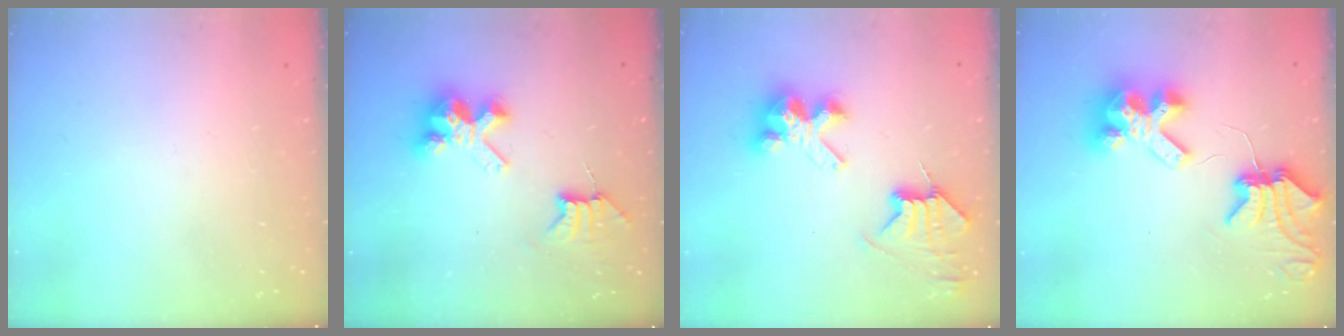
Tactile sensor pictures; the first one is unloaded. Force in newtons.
{"total": 8.1, "press": 8.1, "slide": 0.7}
{"total": 8.6, "press": 8.5, "slide": 1.1}
{"total": 10.0, "press": 9.9, "slide": 1.6}